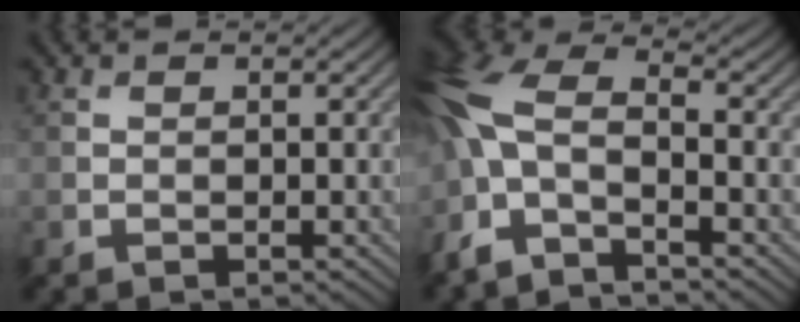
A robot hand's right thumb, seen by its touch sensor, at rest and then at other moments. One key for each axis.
{"total": 8.9, "fx": -3.5, "fy": 4.1, "fz": 7.0, "tx": -0.165, "ty": 0.004, "tz": -0.089}